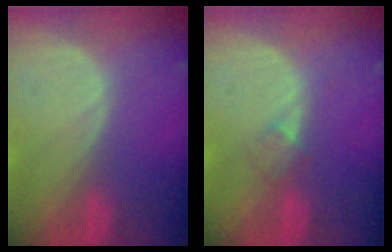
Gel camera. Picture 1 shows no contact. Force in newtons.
{"total": 2.1, "press": 1.8, "slide": 1.0}